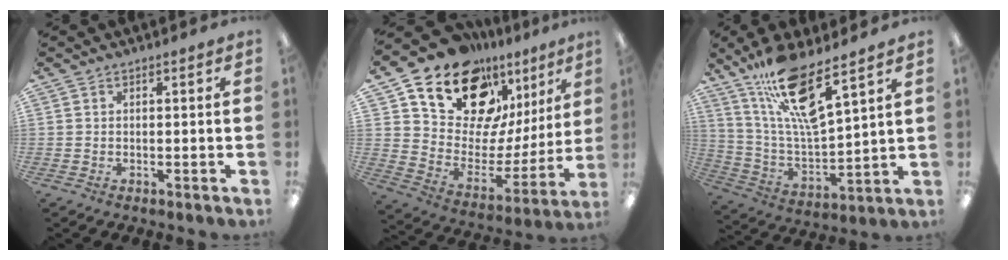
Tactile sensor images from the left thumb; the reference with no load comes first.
{"total": 18.6, "force": [14.5, 9.7, 6.5], "torque": [-0.120, -0.112, 0.261]}
{"total": 16.8, "force": [12.0, 3.8, 11.2], "torque": [-0.213, -0.070, 0.204]}